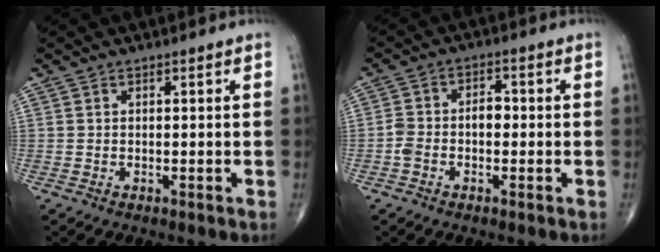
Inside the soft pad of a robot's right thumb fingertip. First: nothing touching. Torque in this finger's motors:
{"motor_torque": [1.05, 0.62, 0.71, 0.03, 0.01]}